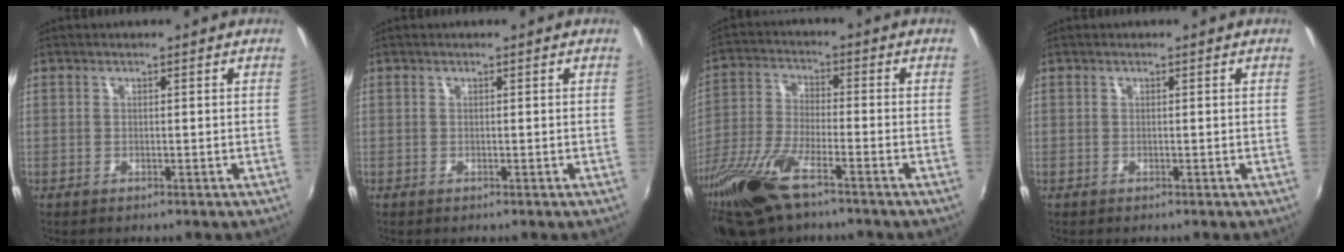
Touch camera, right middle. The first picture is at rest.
{"total": 0.0}
{"total": 18.0, "force": [-12.0, 5.4, 12.4], "torque": [-0.272, -0.046, -0.233]}
{"total": 0.0}